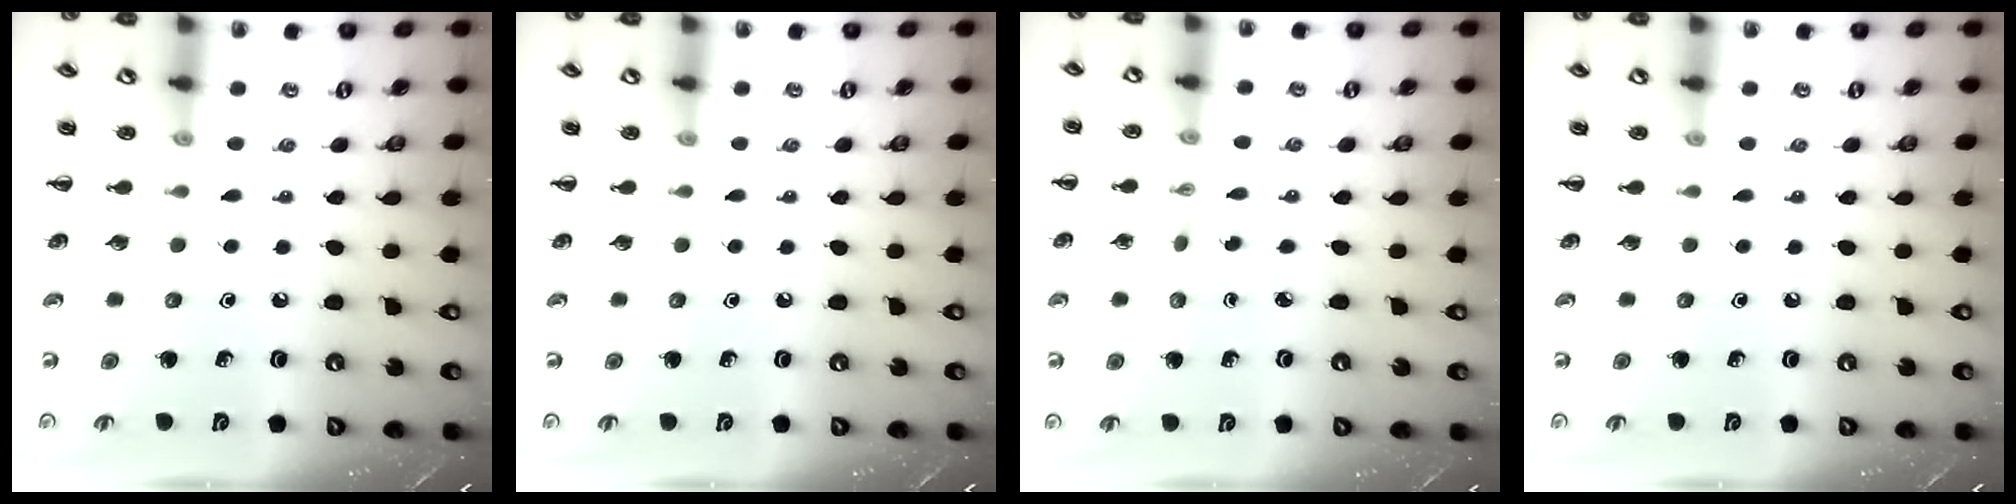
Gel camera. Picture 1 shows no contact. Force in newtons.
{"total": 0.0}
{"total": 3.2, "press": 3.1, "slide": 0.8}
{"total": 0.0}